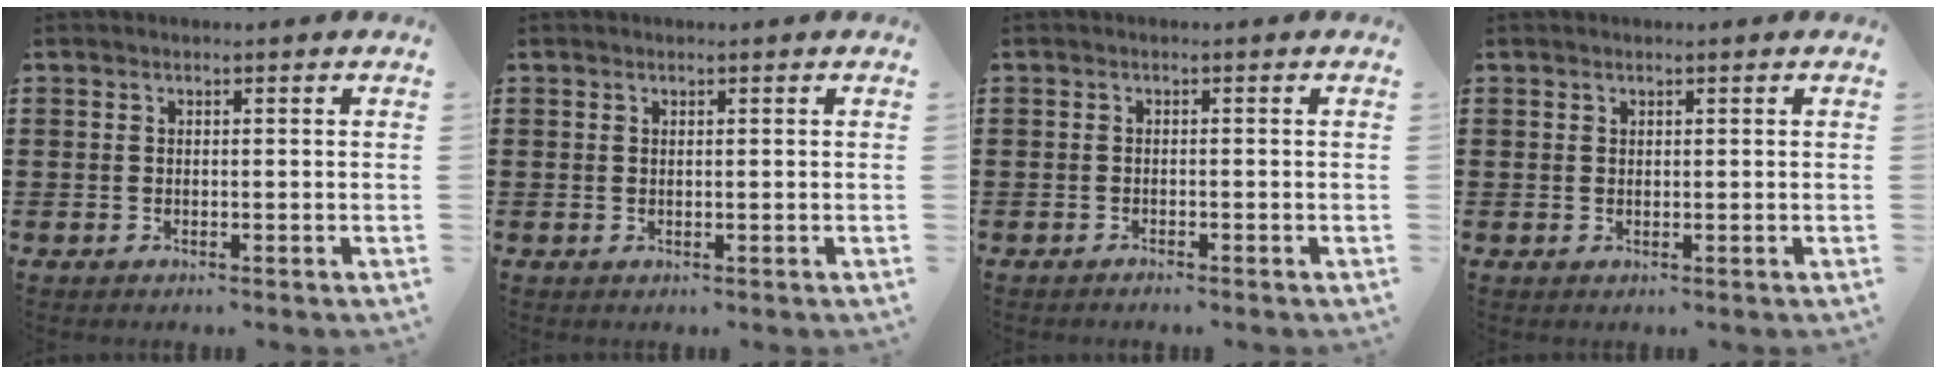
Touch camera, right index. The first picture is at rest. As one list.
[{"total": 0.0}, {"total": 0.9, "force": [-0.9, 0.0, 0.0], "torque": [-0.003, 0.000, -0.018]}, {"total": 0.0}]